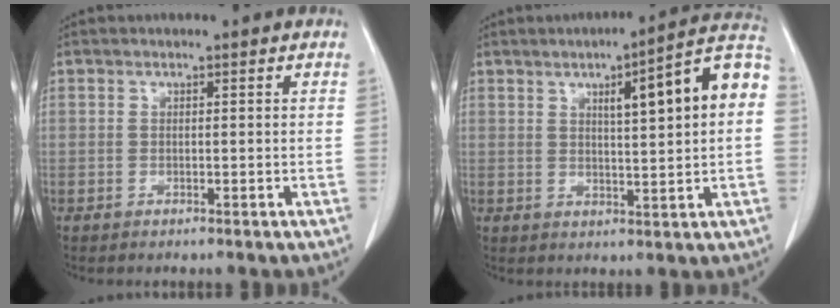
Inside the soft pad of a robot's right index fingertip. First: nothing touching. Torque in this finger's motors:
{"motor_torque": [1.04, 0.31, 0.30, 0.07]}